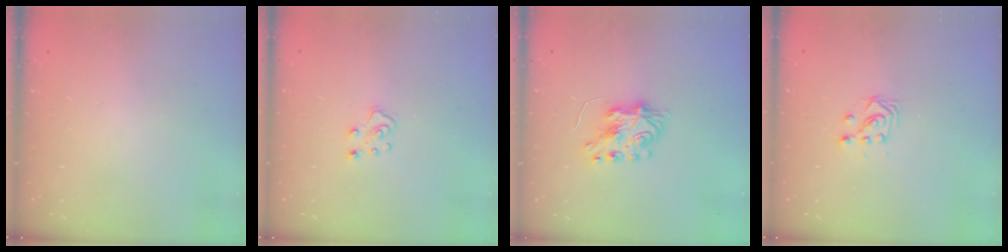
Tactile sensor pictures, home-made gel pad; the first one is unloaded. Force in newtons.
{"total": 6.4, "press": 6.4, "slide": 0.5}
{"total": 7.7, "press": 7.7, "slide": 0.5}
{"total": 3.2, "press": 3.1, "slide": 0.9}